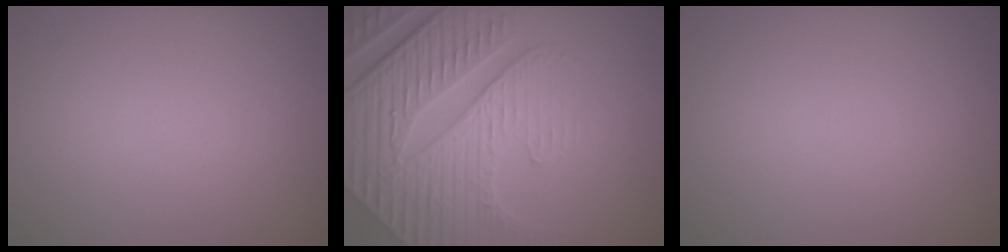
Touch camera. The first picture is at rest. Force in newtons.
{"total": 8.9, "press": 6.2, "slide": 6.4}
{"total": 0.0}